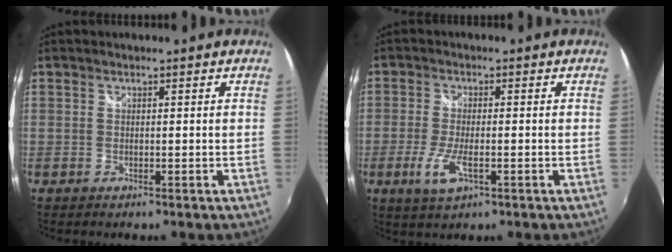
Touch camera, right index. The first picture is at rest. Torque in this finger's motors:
{"motor_torque": [0.38, -0.17, 0.15, 0.05]}